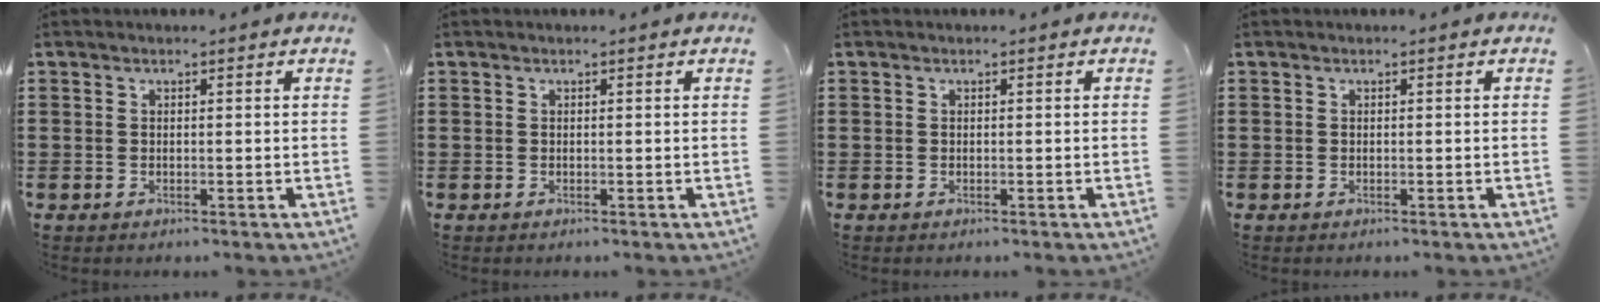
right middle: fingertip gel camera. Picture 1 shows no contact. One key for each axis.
{"total": 0.0}
{"total": 0.0}
{"total": 0.0}